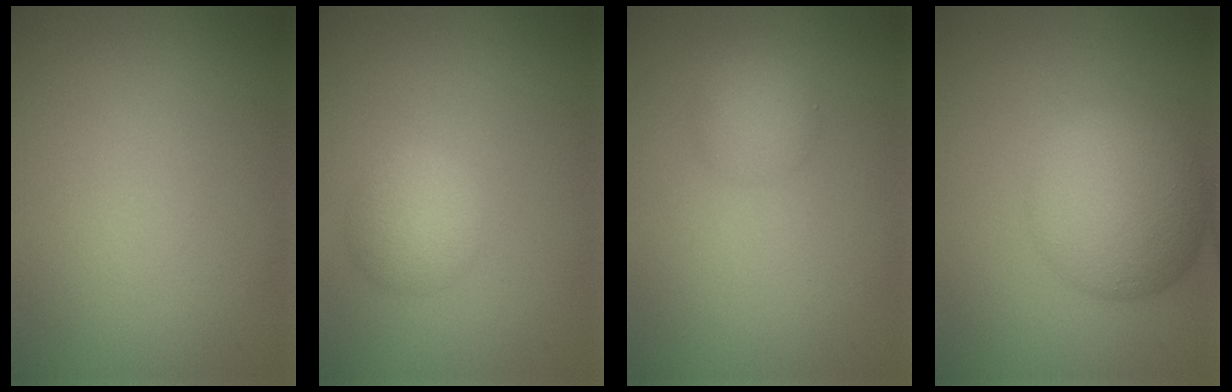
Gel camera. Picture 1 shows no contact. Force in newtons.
{"total": 2.7, "press": 2.7, "slide": 0.2}
{"total": 2.0, "press": 2.0, "slide": 0.1}
{"total": 7.1, "press": 7.1, "slide": 0.2}